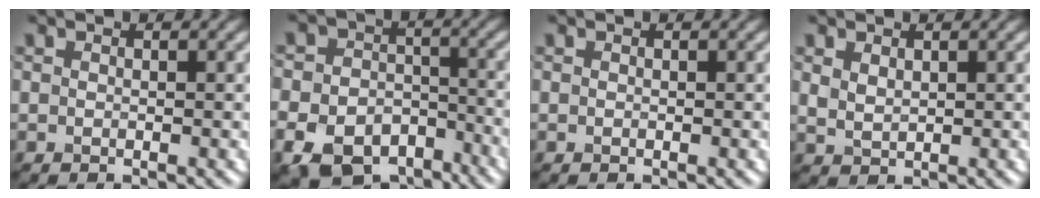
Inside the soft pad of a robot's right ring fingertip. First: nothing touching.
{"total": 9.3, "force": [-5.2, 6.3, 4.4], "torque": [-0.077, -0.017, -0.090]}
{"total": 0.0}
{"total": 1.6, "force": [0.9, 0.9, 0.9], "torque": [-0.023, -0.003, 0.024]}